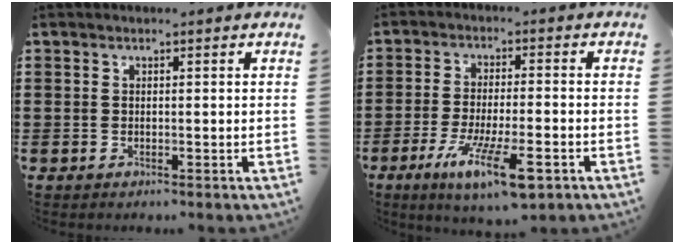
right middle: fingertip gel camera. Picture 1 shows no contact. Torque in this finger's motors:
{"motor_torque": [2.14, 0.00, 0.71, 0.21]}